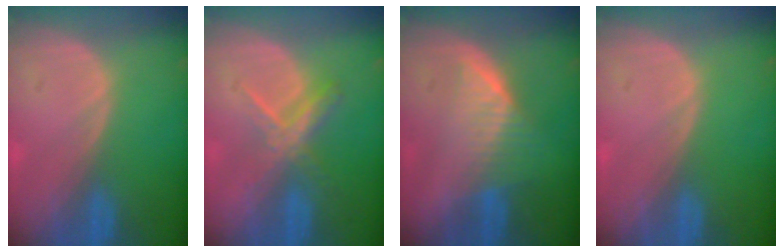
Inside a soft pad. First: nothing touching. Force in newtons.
{"total": 5.5, "press": 5.1, "slide": 2.1}
{"total": 6.5, "press": 5.8, "slide": 2.9}
{"total": 0.0}